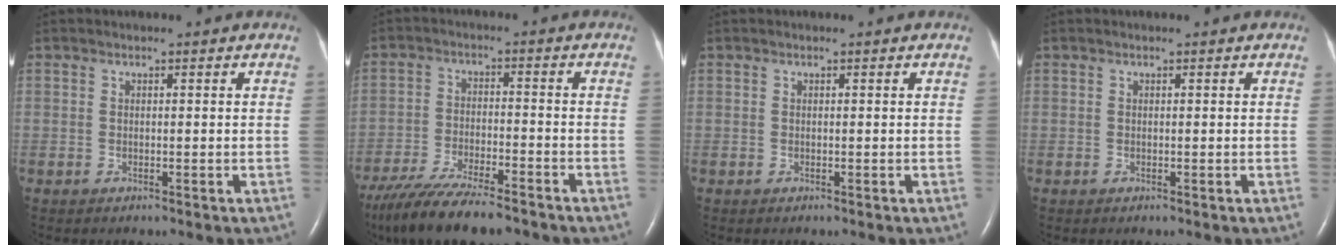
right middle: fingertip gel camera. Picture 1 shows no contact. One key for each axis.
{"total": 14.9, "fx": -12.4, "fy": 2.6, "fz": 8.0, "tx": -0.155, "ty": -0.027, "tz": -0.203}
{"total": 0.0}
{"total": 0.0}